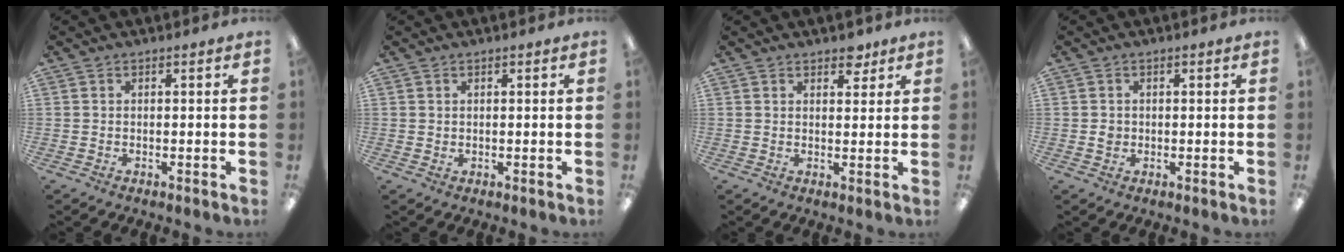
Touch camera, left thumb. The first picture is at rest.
{"total": 0.6, "force": [0.4, 0.4, 0.1], "torque": [-0.003, 0.002, 0.007]}
{"total": 3.7, "force": [2.9, 1.9, 1.3], "torque": [0.001, -0.015, 0.047]}
{"total": 1.5, "force": [0.0, 1.4, 0.6], "torque": [-0.004, 0.003, -0.004]}